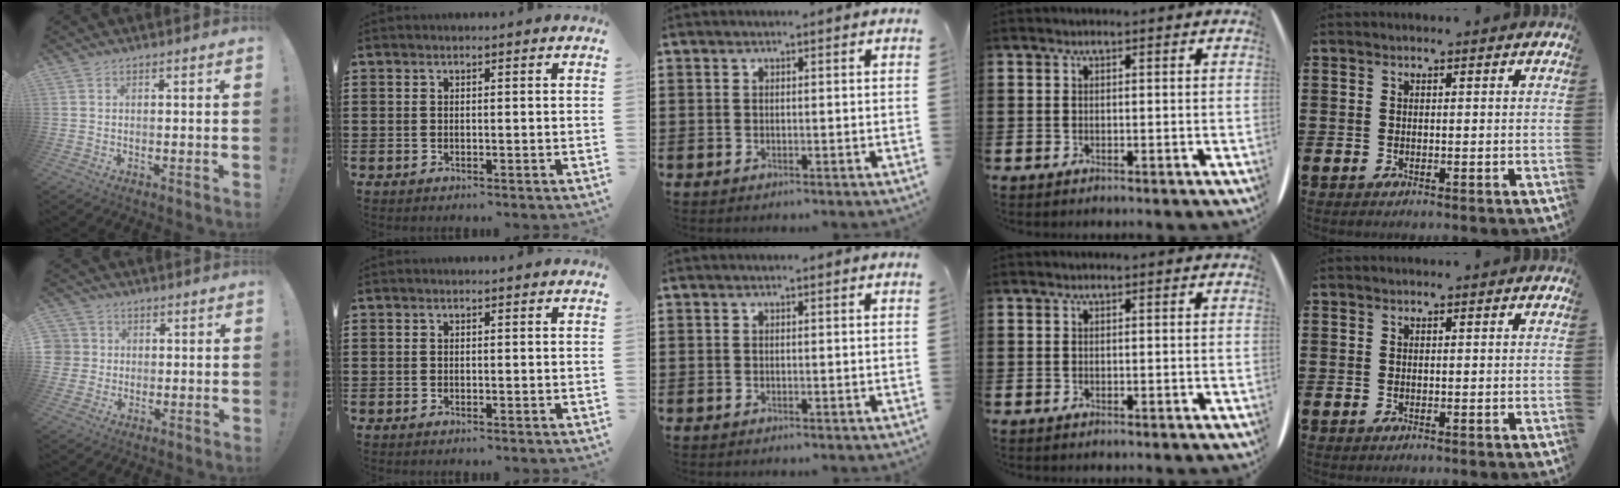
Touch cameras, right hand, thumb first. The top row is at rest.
{"thumb": {"total": 5.3, "force": [0.7, 5.2, 0.8], "torque": [-0.018, -0.001, 0.014]}}